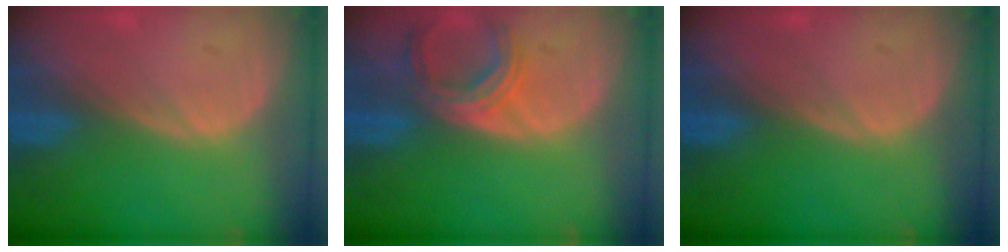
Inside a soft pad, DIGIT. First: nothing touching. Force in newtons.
{"total": 6.0, "press": 5.5, "slide": 2.3}
{"total": 0.0}